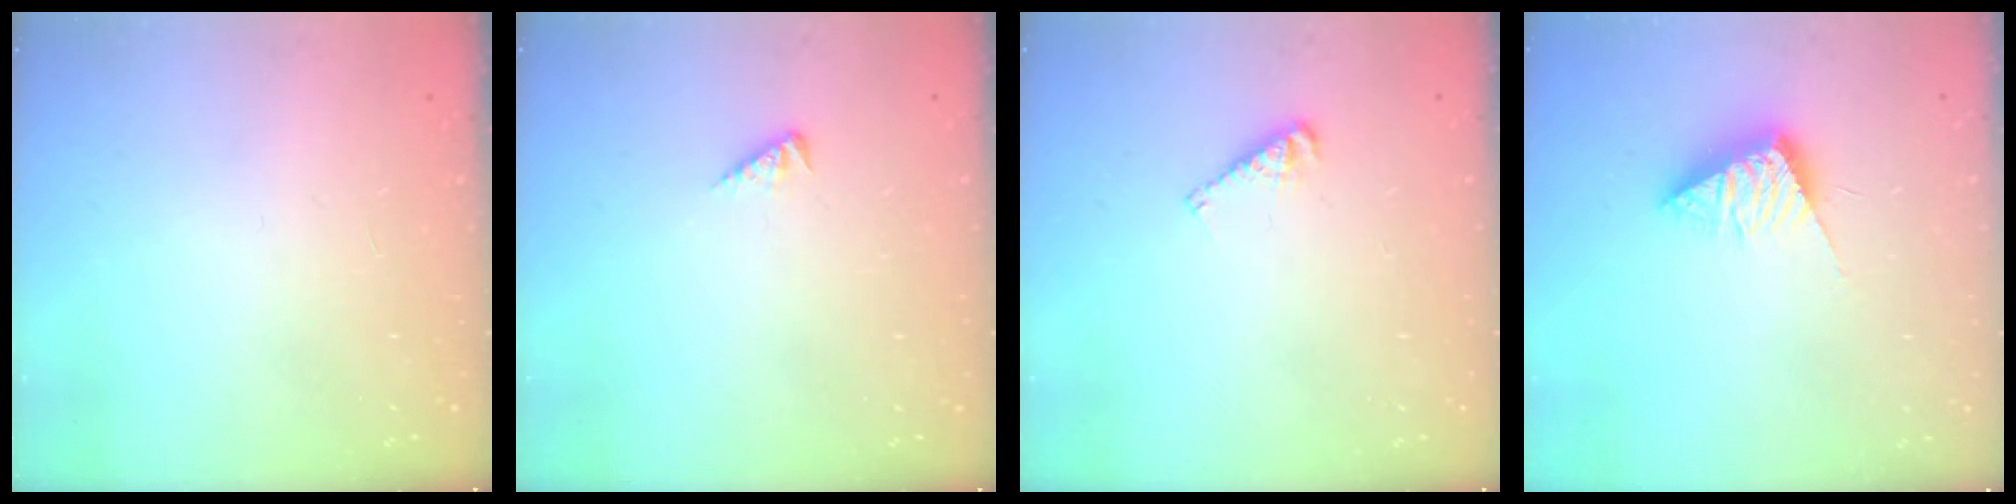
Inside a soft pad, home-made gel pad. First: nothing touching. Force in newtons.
{"total": 2.0, "press": 1.9, "slide": 0.3}
{"total": 4.9, "press": 4.8, "slide": 0.7}
{"total": 8.7, "press": 8.7, "slide": 0.1}